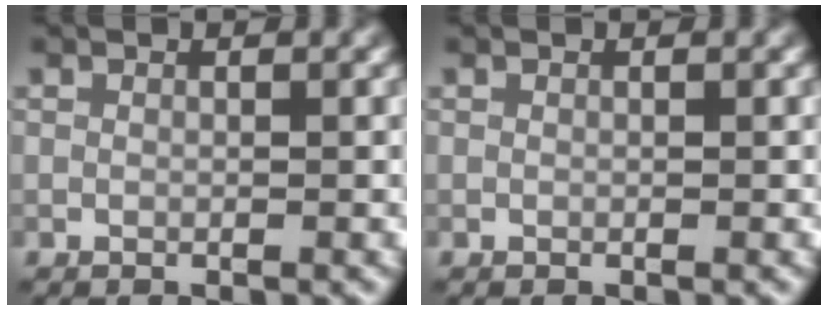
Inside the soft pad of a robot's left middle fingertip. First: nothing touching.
{"total": 0.0}